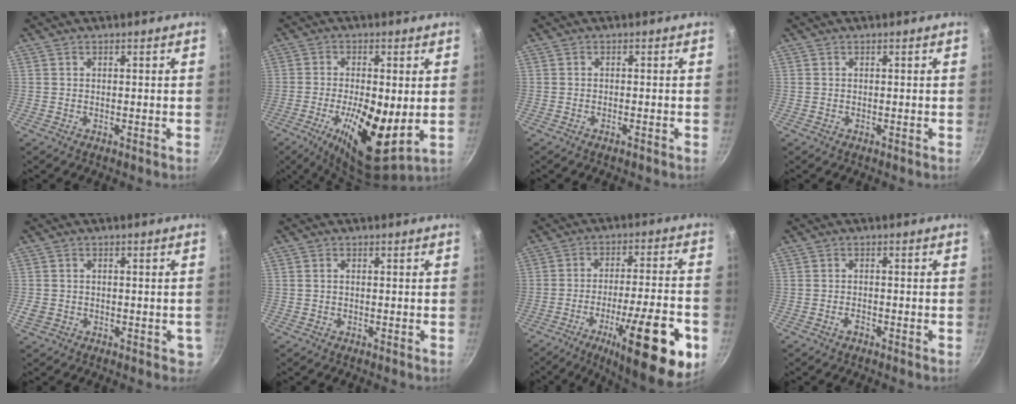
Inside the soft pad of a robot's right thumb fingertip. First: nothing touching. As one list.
[{"total": 13.8, "force": [-2.1, 4.8, 12.8], "torque": [-0.214, -0.014, -0.030]}, {"total": 0.8, "force": [-0.5, 0.0, 0.6], "torque": [-0.019, 0.004, -0.010]}, {"total": 0.0}, {"total": 4.4, "force": [-0.9, 3.3, 2.7], "torque": [-0.034, 0.001, -0.007]}, {"total": 0.6, "force": [0.0, 0.3, 0.5], "torque": [-0.011, 0.002, 0.001]}, {"total": 22.7, "force": [-9.1, 5.5, 20.1], "torque": [-0.271, 0.029, -0.130]}, {"total": 1.3, "force": [-0.9, 0.3, 0.9], "torque": [-0.020, 0.010, -0.019]}]